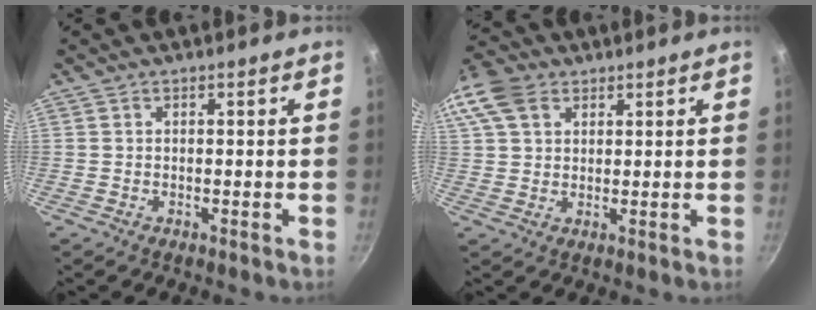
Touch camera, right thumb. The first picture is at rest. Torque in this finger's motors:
{"motor_torque": [-0.76, 1.00, 0.28, -0.20, 0.09]}